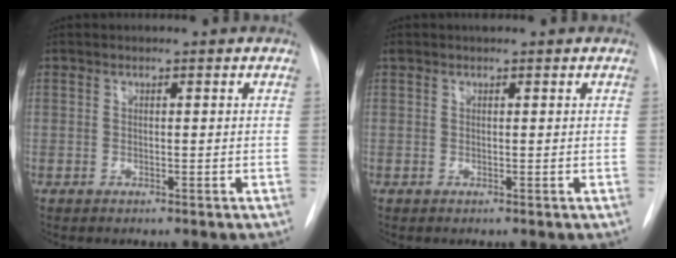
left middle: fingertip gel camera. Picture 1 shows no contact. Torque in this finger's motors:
{"motor_torque": [0.38, -0.34, -0.04, 0.03]}